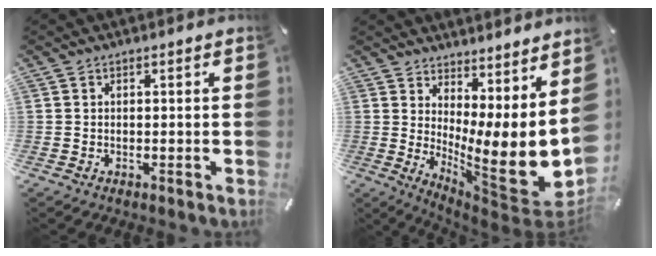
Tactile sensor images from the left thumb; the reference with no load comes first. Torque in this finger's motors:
{"motor_torque": [2.43, 2.52, 1.23, -0.36, 0.25]}